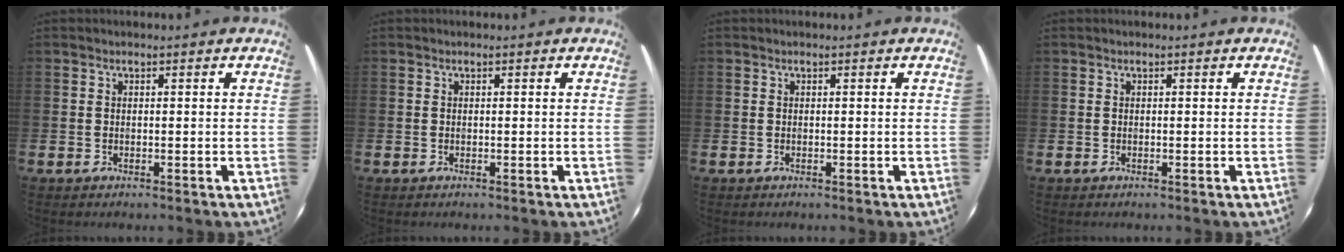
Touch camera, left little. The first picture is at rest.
{"total": 0.0}
{"total": 0.0}
{"total": 0.0}